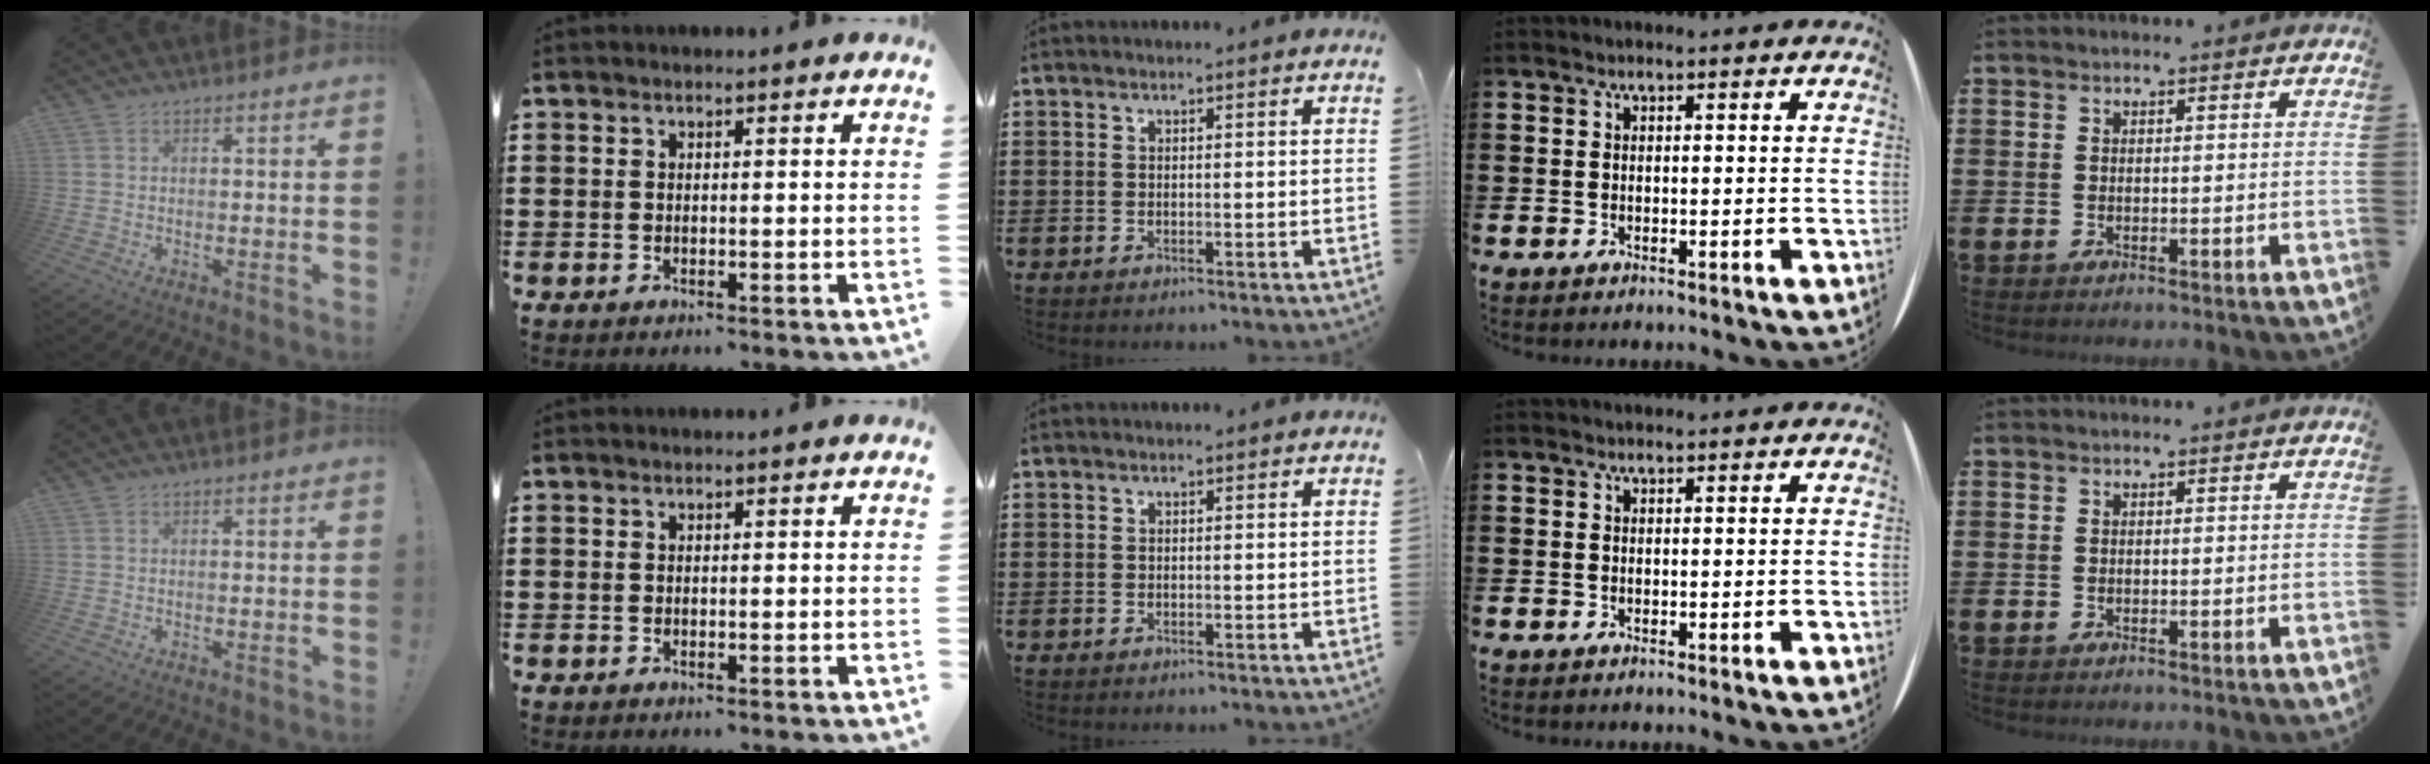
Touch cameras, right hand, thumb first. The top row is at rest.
{}